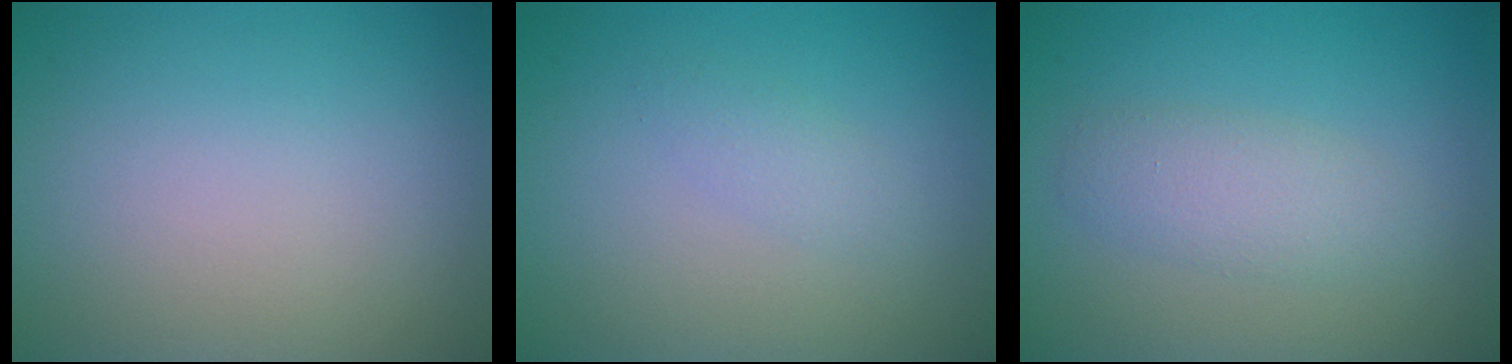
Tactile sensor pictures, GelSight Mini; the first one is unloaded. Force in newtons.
{"total": 1.2, "press": 1.2, "slide": 0.1}
{"total": 2.7, "press": 2.7, "slide": 0.2}